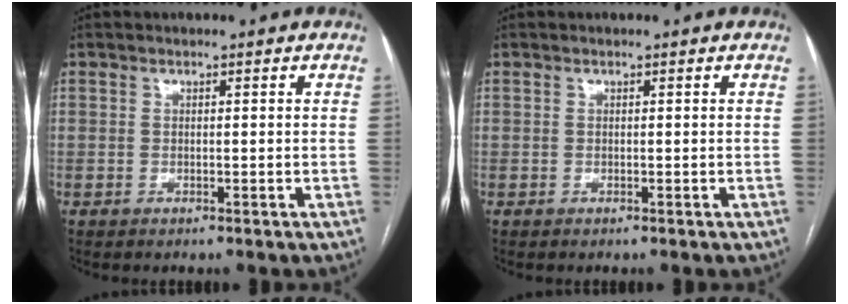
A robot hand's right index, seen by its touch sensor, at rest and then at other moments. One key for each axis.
{"total": 0.0}